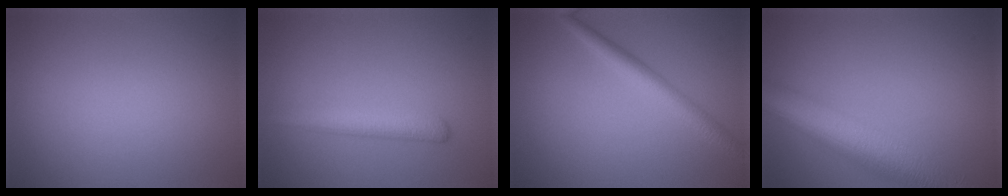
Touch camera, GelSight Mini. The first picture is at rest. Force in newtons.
{"total": 2.8, "press": 2.8, "slide": 0.1}
{"total": 3.1, "press": 3.1, "slide": 0.1}
{"total": 9.3, "press": 9.3, "slide": 0.3}